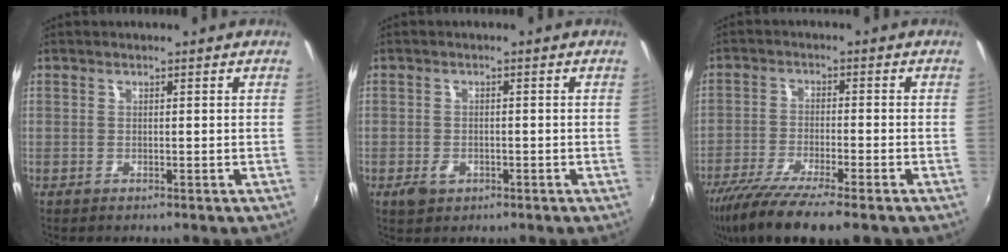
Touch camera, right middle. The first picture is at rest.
{"total": 3.2, "force": [-1.7, 2.1, 1.6], "torque": [-0.034, -0.004, -0.026]}
{"total": 12.9, "force": [-9.8, 1.7, 8.2], "torque": [-0.172, -0.044, -0.169]}